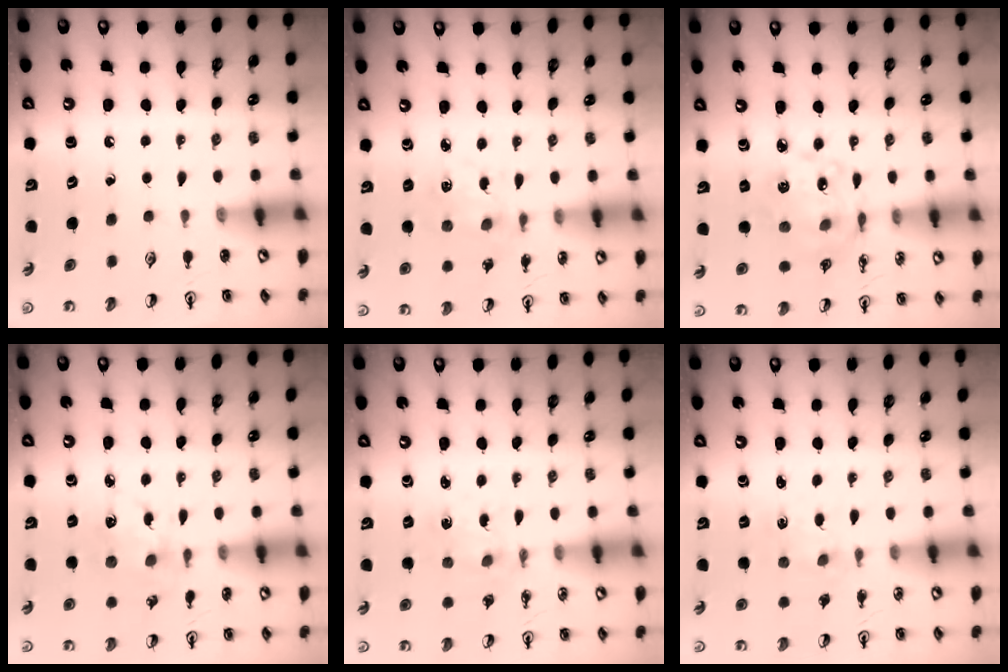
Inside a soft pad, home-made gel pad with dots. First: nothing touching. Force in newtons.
{"total": 1.9, "press": 1.9, "slide": 0.2}
{"total": 12.9, "press": 12.4, "slide": 3.4}
{"total": 6.3, "press": 6.3, "slide": 0.4}
{"total": 1.5, "press": 1.5, "slide": 0.3}
{"total": 0.0}